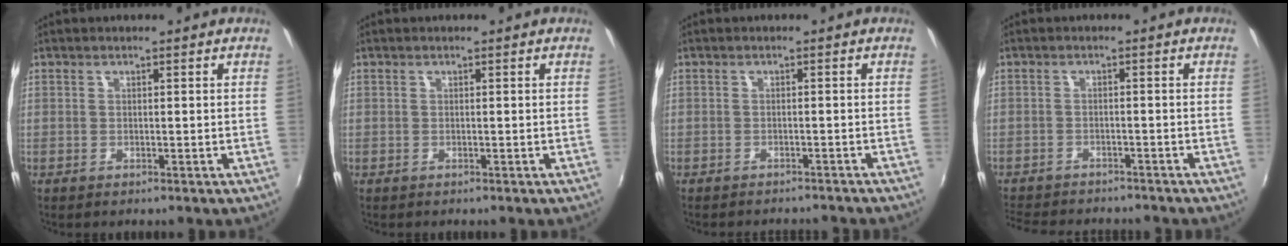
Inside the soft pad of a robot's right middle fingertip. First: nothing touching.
{"total": 0.0}
{"total": 6.2, "force": [-5.8, 1.3, 2.0], "torque": [-0.051, -0.013, -0.078]}
{"total": 10.6, "force": [-9.5, 3.0, 3.6], "torque": [-0.094, -0.017, -0.144]}